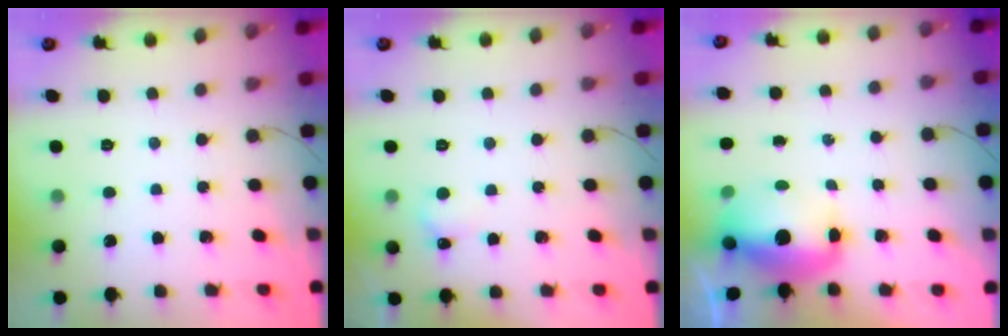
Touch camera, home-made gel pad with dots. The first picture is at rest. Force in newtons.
{"total": 4.4, "press": 4.2, "slide": 1.2}
{"total": 11.4, "press": 11.1, "slide": 2.6}